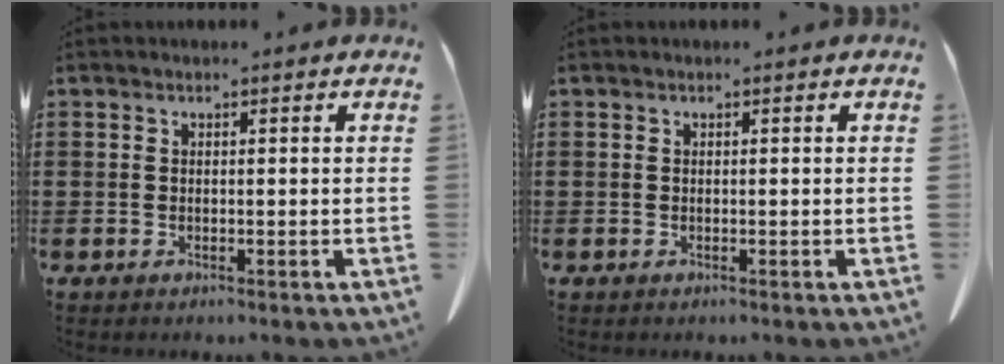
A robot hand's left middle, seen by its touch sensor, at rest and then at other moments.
{"total": 0.0}